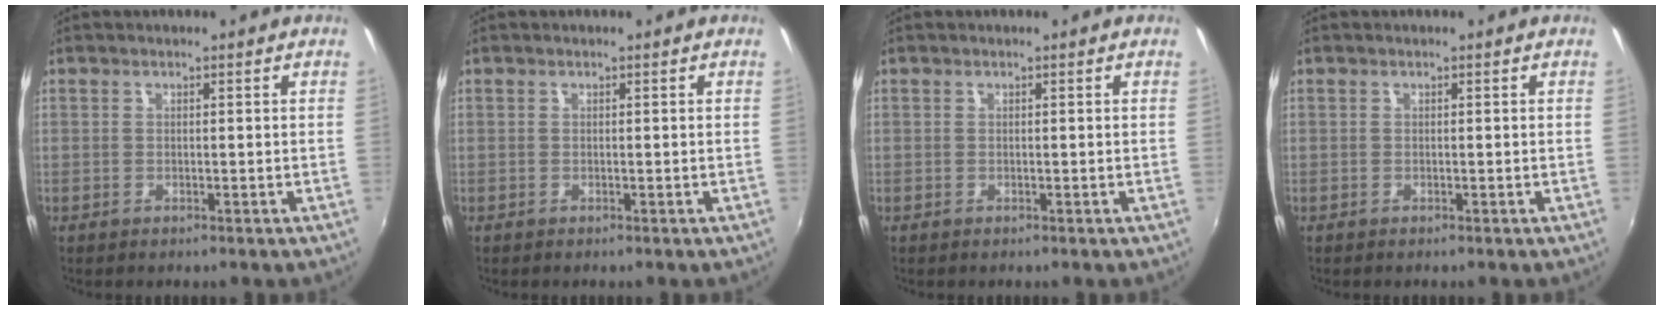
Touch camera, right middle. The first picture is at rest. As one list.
[{"total": 0.0}, {"total": 0.0}, {"total": 0.0}]